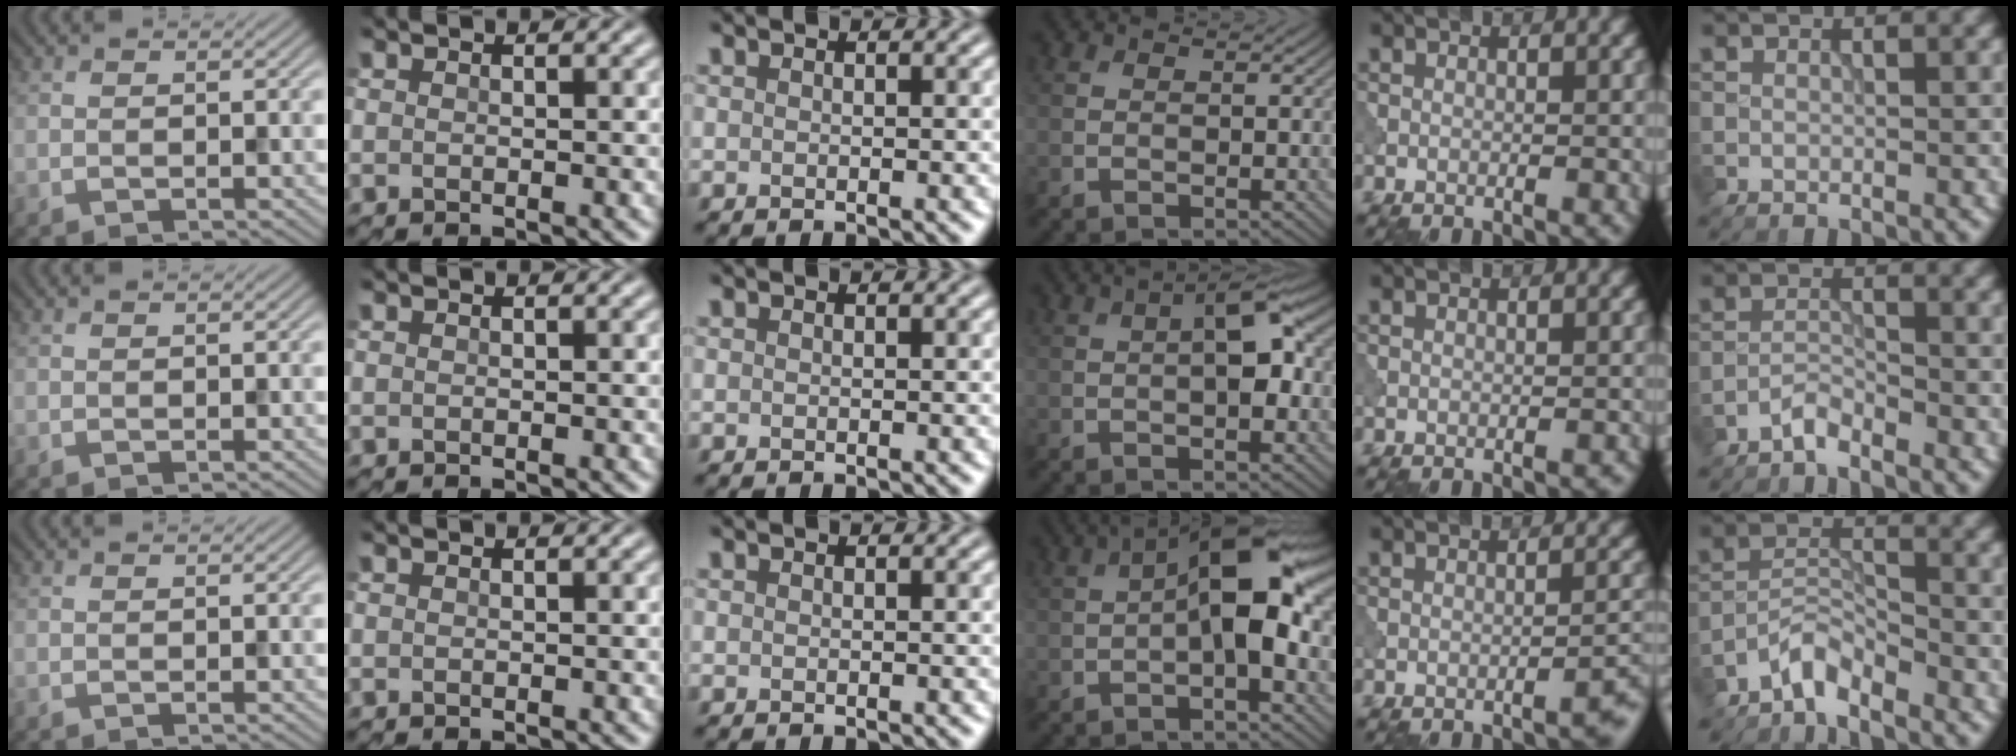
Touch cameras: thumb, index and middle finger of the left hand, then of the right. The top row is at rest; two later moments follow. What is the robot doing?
{"motion": "shake", "object": "bell"}